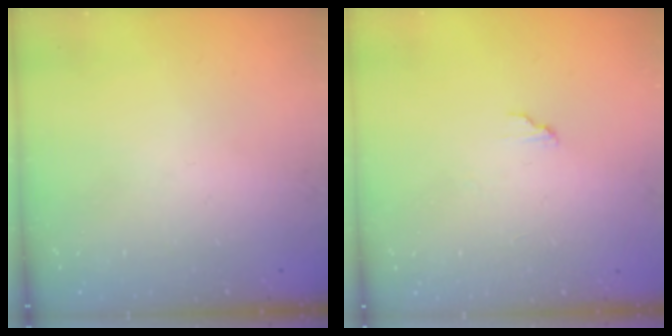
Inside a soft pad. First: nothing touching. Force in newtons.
{"total": 5.2, "press": 5.2, "slide": 0.5}